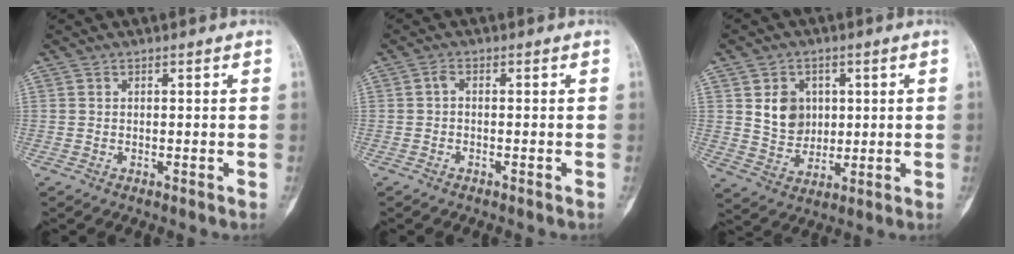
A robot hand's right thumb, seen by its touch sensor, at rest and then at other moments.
{"total": 1.1, "force": [-0.3, 0.5, 0.9], "torque": [-0.018, 0.006, -0.009]}
{"total": 8.2, "force": [2.0, 6.8, 4.2], "torque": [-0.036, -0.012, 0.043]}